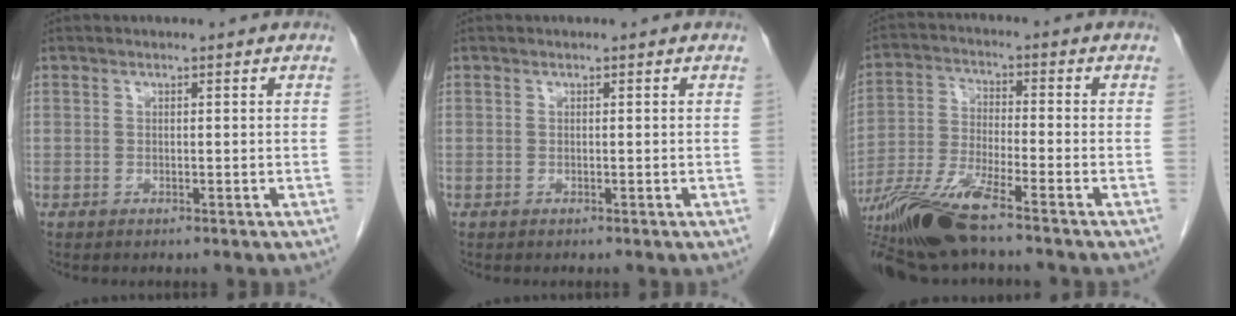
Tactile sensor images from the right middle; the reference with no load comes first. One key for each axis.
{"total": 0.0}
{"total": 11.4, "fx": -8.6, "fy": 0.6, "fz": 7.6, "tx": -0.152, "ty": -0.025, "tz": -0.160}